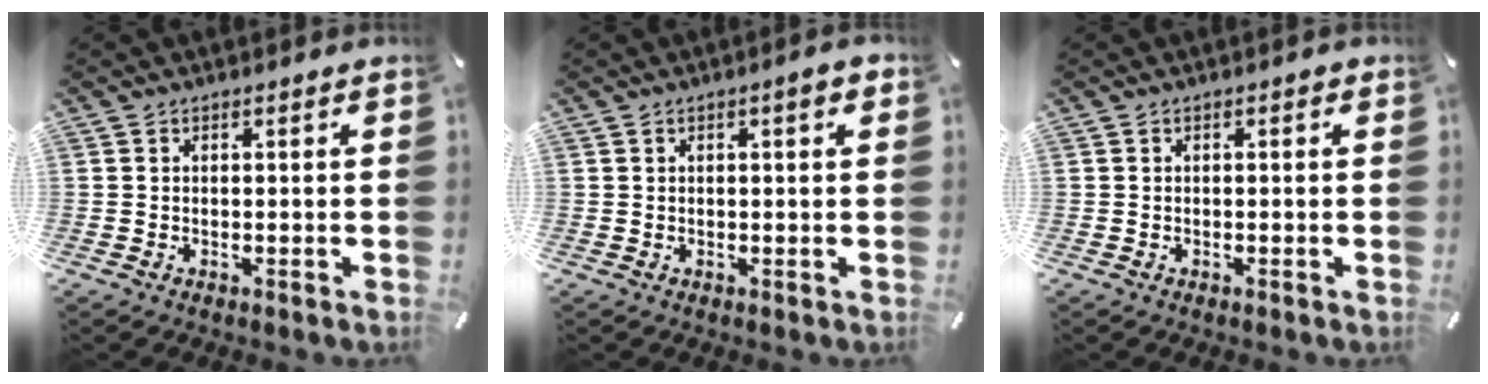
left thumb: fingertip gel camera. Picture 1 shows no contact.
{"total": 3.0, "force": [1.1, 0.8, 2.7], "torque": [-0.046, 0.002, 0.015]}
{"total": 0.0}